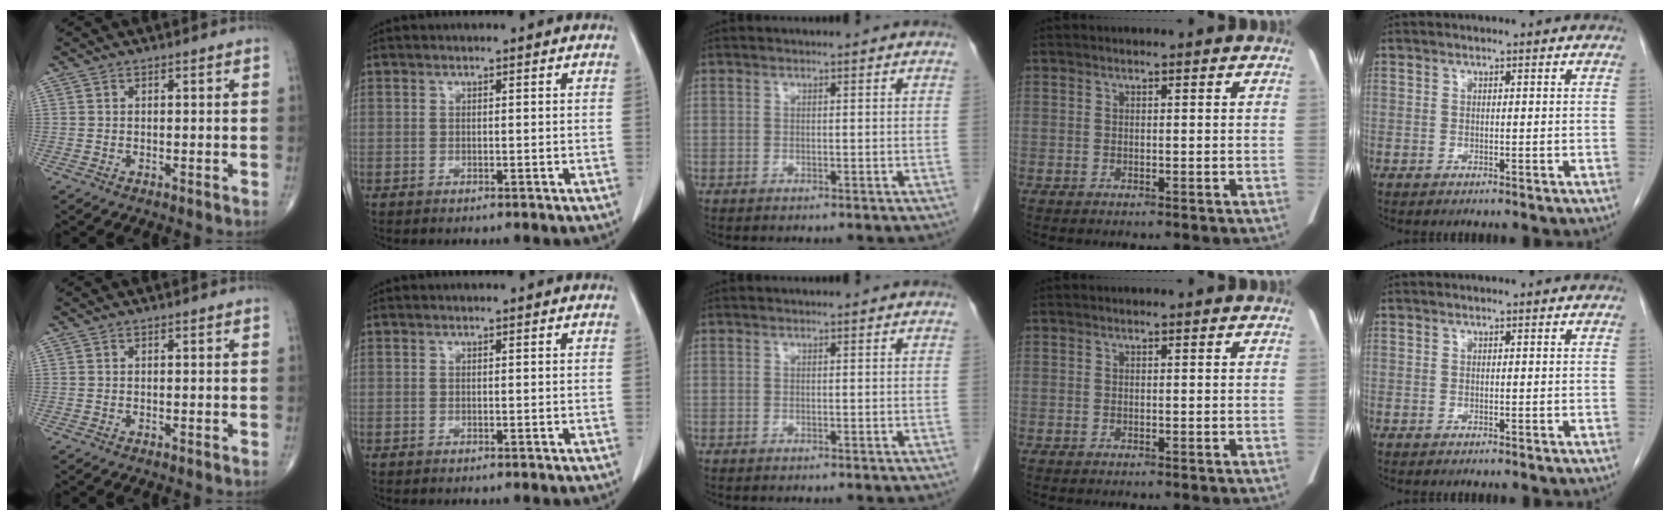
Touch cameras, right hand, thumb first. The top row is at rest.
{}